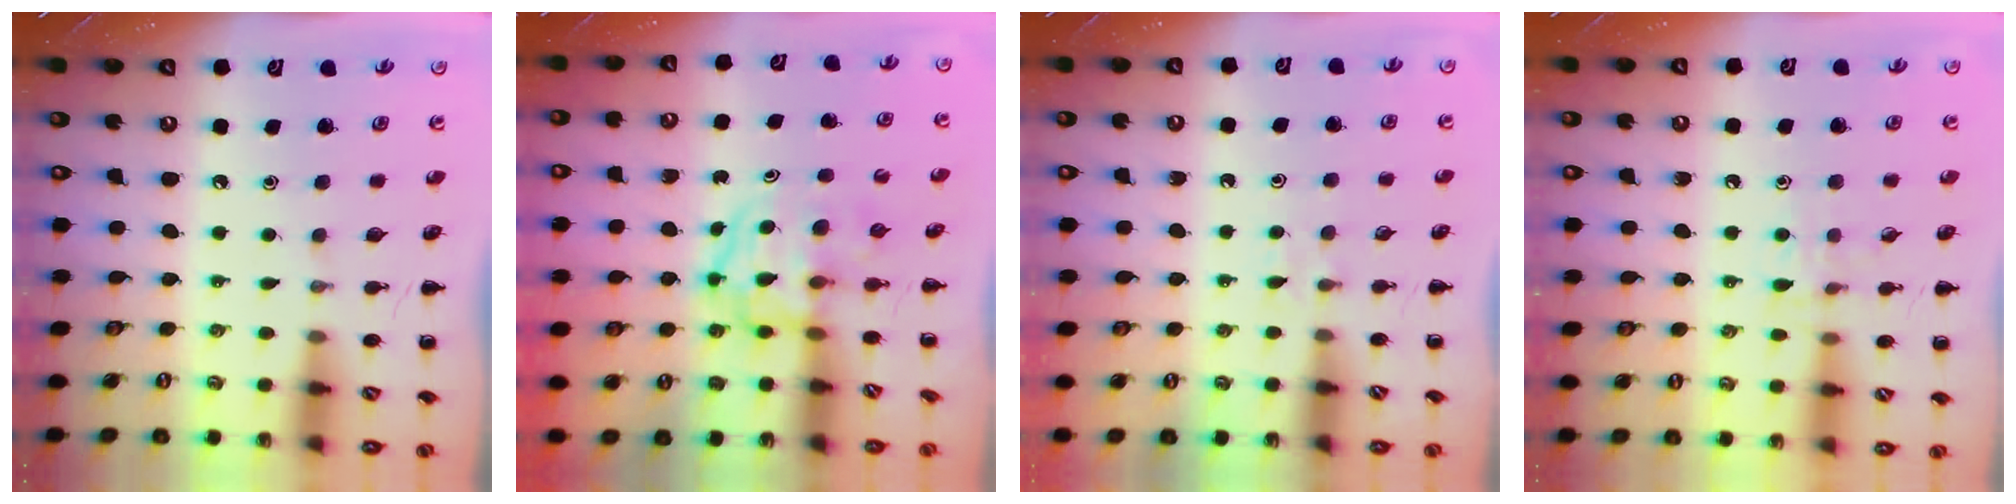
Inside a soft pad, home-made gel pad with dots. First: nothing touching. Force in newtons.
{"total": 3.7, "press": 3.7, "slide": 0.4}
{"total": 2.1, "press": 1.8, "slide": 0.9}
{"total": 7.9, "press": 7.8, "slide": 1.6}